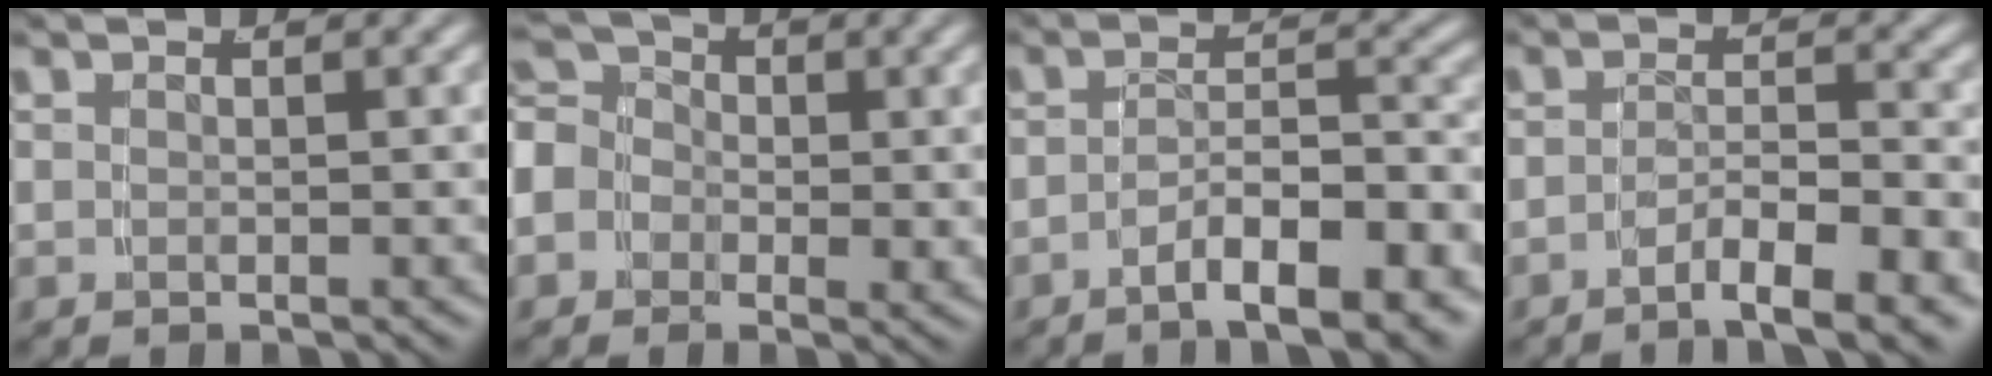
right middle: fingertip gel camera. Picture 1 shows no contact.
{"total": 6.8, "force": [-0.1, 6.0, 3.3], "torque": [-0.071, -0.010, -0.009]}
{"total": 6.5, "force": [-5.0, 1.6, 3.8], "torque": [-0.041, -0.007, -0.075]}
{"total": 4.6, "force": [-3.6, 0.6, 2.9], "torque": [-0.038, -0.010, -0.057]}